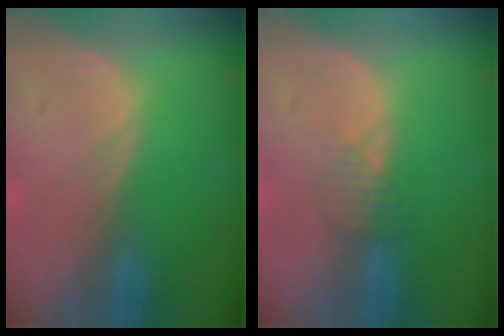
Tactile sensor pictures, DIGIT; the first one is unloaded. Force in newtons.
{"total": 2.1, "press": 2.1, "slide": 0.2}